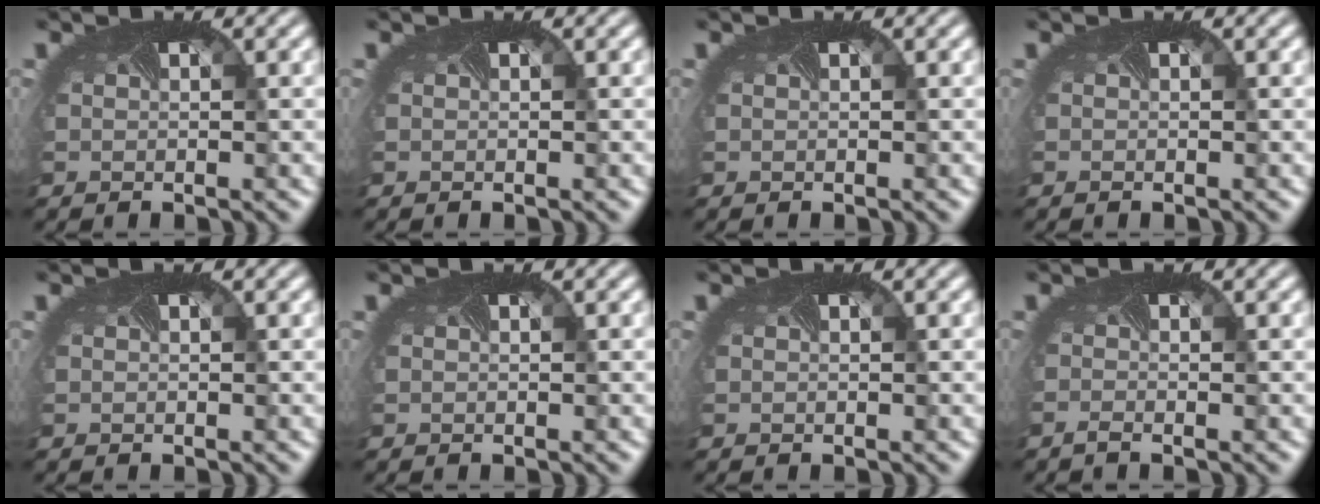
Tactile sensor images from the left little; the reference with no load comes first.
{"total": 0.0}
{"total": 0.0}
{"total": 0.0}
{"total": 0.0}
{"total": 0.0}
{"total": 0.0}
{"total": 1.2, "force": [-1.1, -0.2, 0.2], "torque": [-0.016, -0.009, -0.023]}